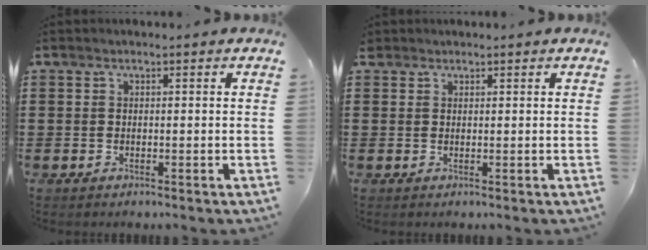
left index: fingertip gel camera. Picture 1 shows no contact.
{"total": 0.9, "force": [0.8, 0.5, 0.1], "torque": [-0.004, 0.003, 0.015]}